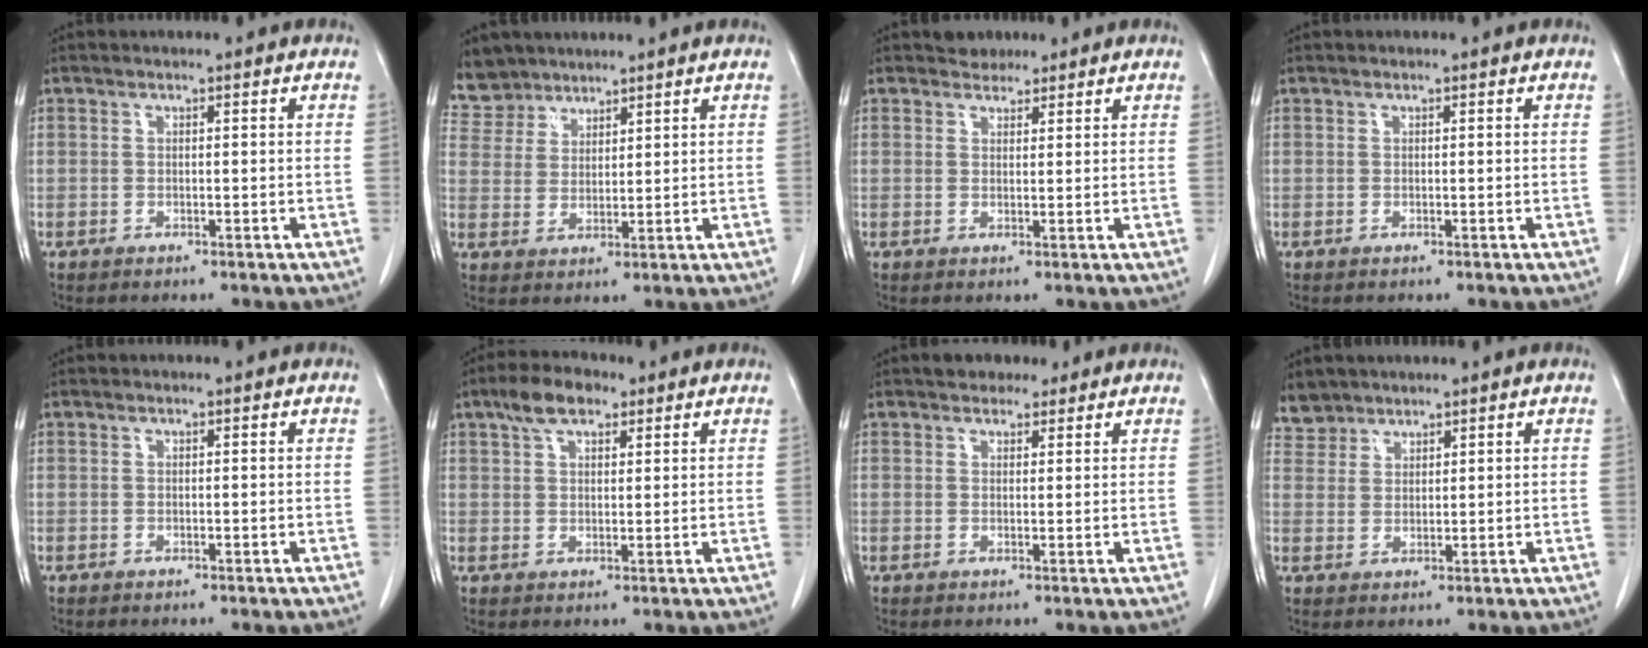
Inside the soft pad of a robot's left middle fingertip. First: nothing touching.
{"total": 5.7, "force": [5.1, 2.6, -0.5], "torque": [0.011, 0.005, 0.104]}
{"total": 2.0, "force": [1.7, 1.1, -0.1], "torque": [-0.002, 0.005, 0.026]}
{"total": 0.0}
{"total": 0.0}
{"total": 5.7, "force": [3.6, 2.6, 3.6], "torque": [-0.071, 0.017, 0.066]}
{"total": 3.6, "force": [2.8, 1.9, 1.2], "torque": [-0.015, 0.012, 0.042]}
{"total": 3.4, "force": [3.0, 1.6, -0.4], "torque": [0.013, 0.005, 0.059]}